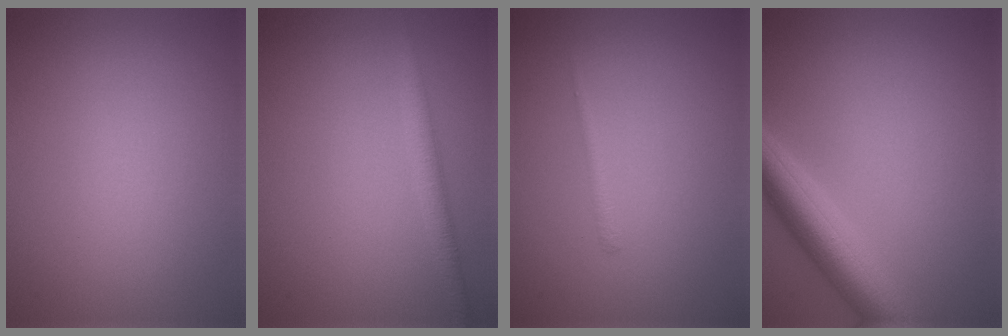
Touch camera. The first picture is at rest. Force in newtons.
{"total": 2.1, "press": 2.1, "slide": 0.1}
{"total": 0.8, "press": 0.8, "slide": 0.1}
{"total": 5.3, "press": 5.3, "slide": 0.4}